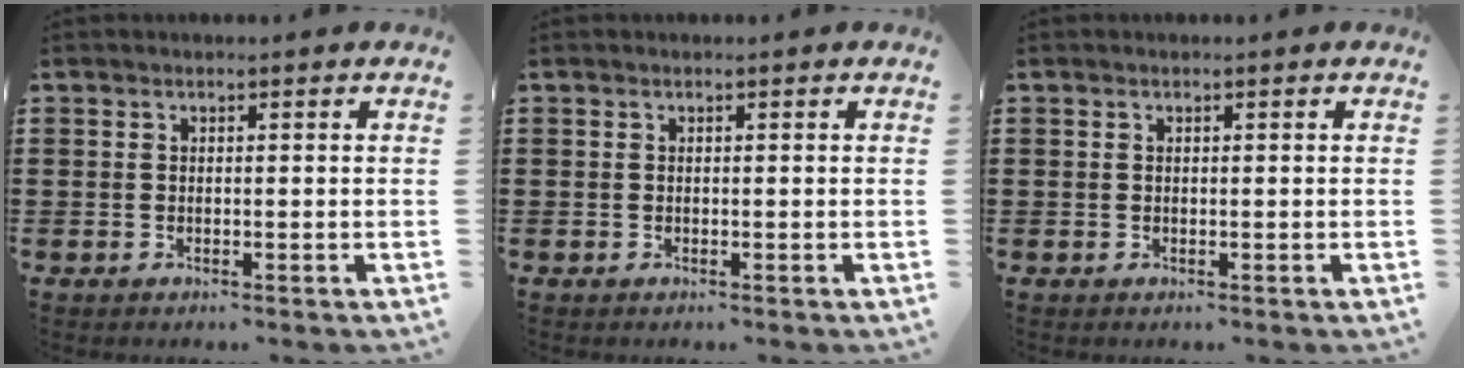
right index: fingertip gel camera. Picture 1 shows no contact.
{"total": 0.0}
{"total": 0.0}